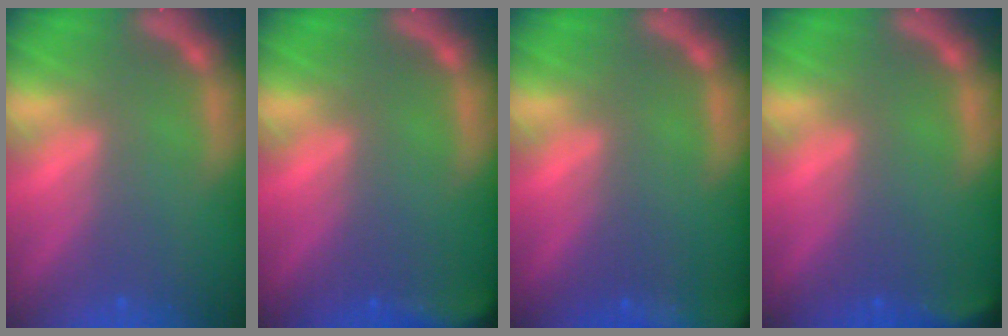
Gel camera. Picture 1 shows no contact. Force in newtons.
{"total": 5.0}
{"total": 10.0}
{"total": 2.9}